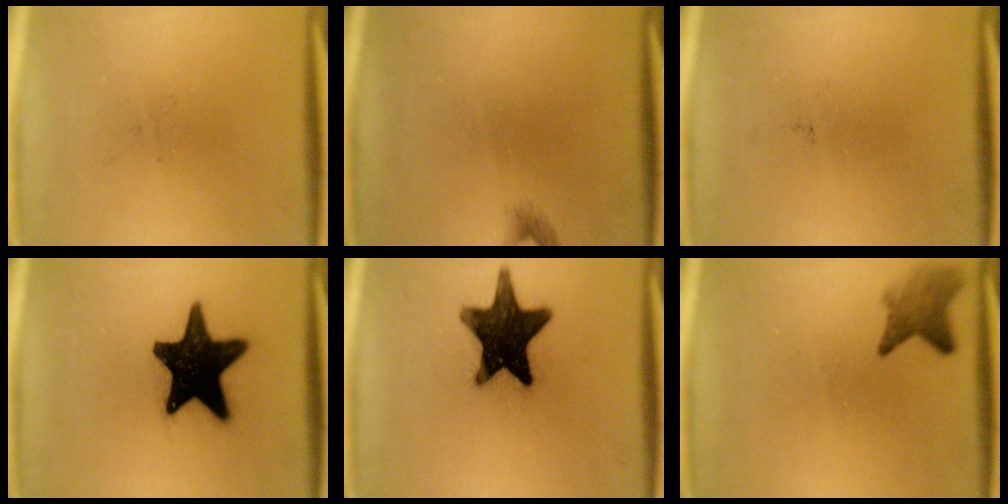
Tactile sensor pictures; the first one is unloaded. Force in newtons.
{"total": 0.9}
{"total": 0.0}
{"total": 19.1}
{"total": 17.2}
{"total": 3.4}